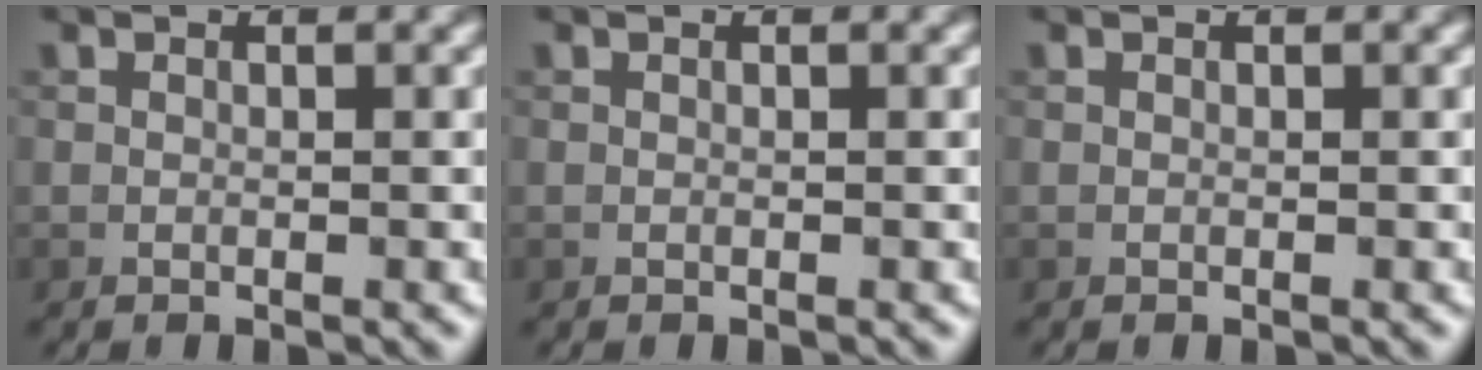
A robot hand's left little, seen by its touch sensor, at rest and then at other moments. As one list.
[{"total": 0.0}, {"total": 0.0}]